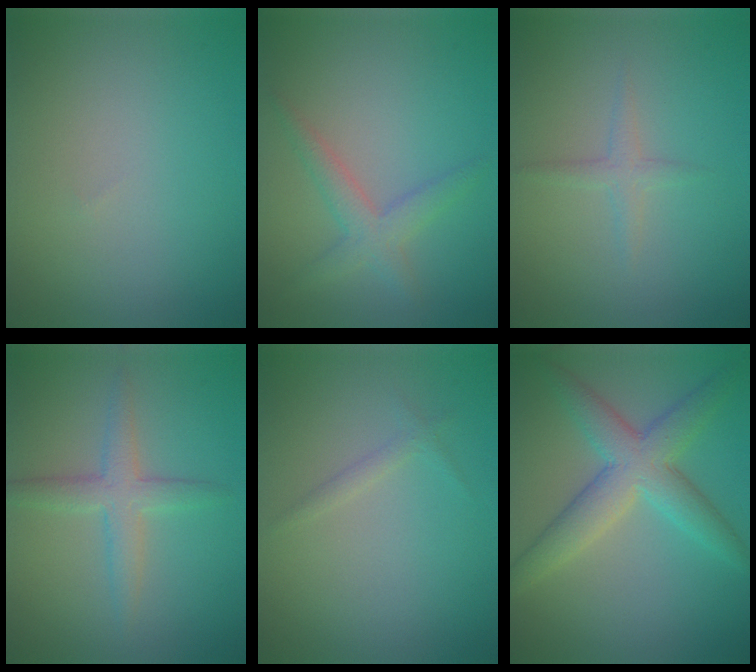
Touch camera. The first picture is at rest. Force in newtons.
{"total": 2.5, "press": 2.5, "slide": 0.2}
{"total": 1.3, "press": 1.3, "slide": 0.0}
{"total": 3.0, "press": 3.0, "slide": 0.1}
{"total": 0.8, "press": 0.8, "slide": 0.0}
{"total": 5.5, "press": 5.5, "slide": 0.2}